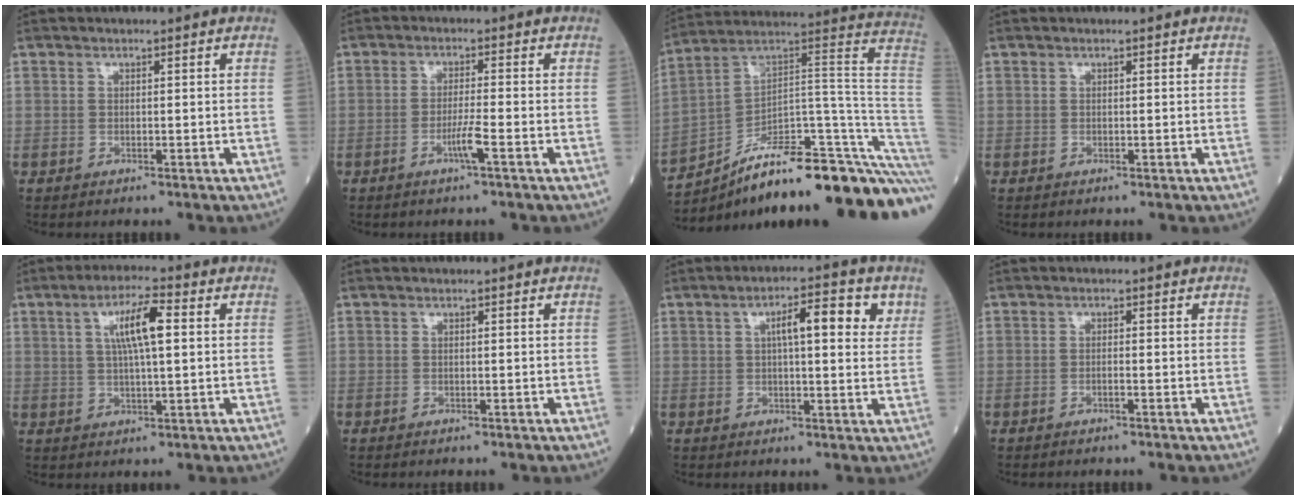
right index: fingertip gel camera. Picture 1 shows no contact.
{"total": 3.2, "force": [-1.6, -0.6, 2.7], "torque": [-0.053, -0.005, -0.034]}
{"total": 29.3, "force": [-21.6, 2.9, 19.5], "torque": [-0.157, 0.036, -0.317]}
{"total": 0.0}
{"total": 7.5, "force": [2.0, 1.1, 7.2], "torque": [-0.129, 0.012, 0.035]}
{"total": 0.0}
{"total": 7.9, "force": [2.9, 1.9, 7.1], "torque": [-0.102, 0.014, 0.036]}
{"total": 0.8, "force": [-0.5, -0.1, 0.6], "torque": [-0.010, 0.001, -0.009]}